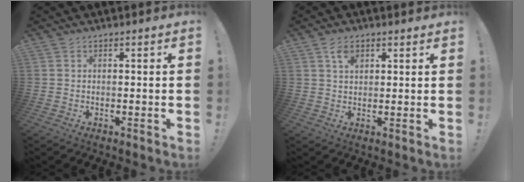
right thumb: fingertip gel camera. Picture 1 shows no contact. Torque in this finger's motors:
{"motor_torque": [0.40, 2.14, 0.96, 0.84, 0.07]}